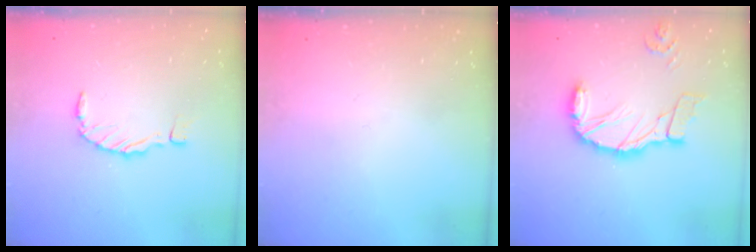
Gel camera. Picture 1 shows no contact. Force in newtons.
{"total": 0.0}
{"total": 13.7, "press": 13.6, "slide": 1.8}